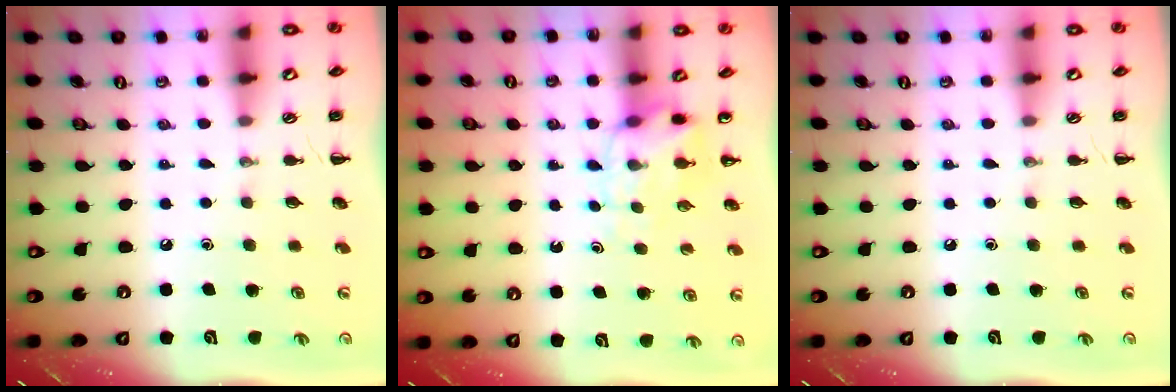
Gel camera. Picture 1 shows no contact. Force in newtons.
{"total": 5.2, "press": 5.2, "slide": 0.6}
{"total": 0.0}